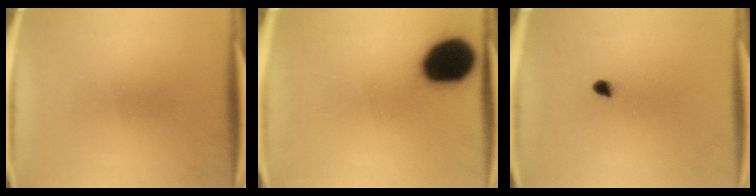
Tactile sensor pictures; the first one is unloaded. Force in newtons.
{"total": 19.2}
{"total": 1.8}